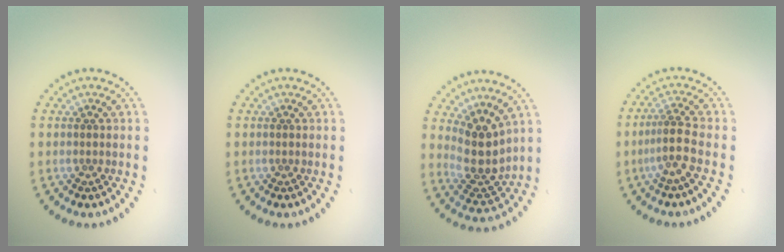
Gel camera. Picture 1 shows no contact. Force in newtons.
{"total": 0.0}
{"total": 4.0, "press": 3.2, "slide": 2.5}
{"total": 2.7, "press": 1.9, "slide": 1.9}